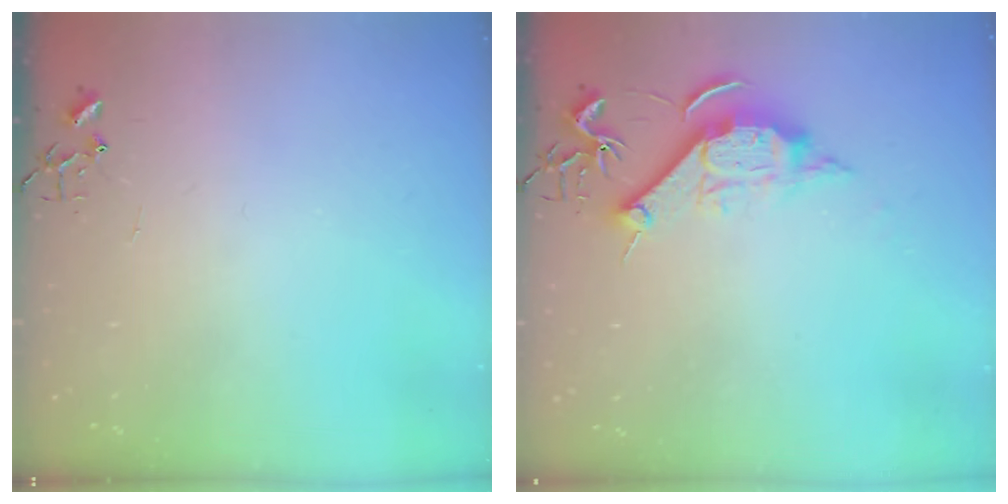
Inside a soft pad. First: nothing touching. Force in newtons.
{"total": 11.2, "press": 11.2, "slide": 0.1}